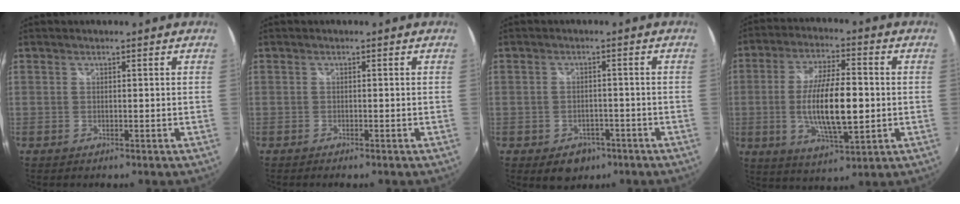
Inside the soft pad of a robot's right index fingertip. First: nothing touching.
{"total": 0.9, "force": [-0.7, 0.2, 0.4], "torque": [-0.011, -0.002, -0.014]}
{"total": 5.6, "force": [-3.3, 3.9, 2.3], "torque": [-0.052, -0.005, -0.037]}
{"total": 13.6, "force": [-1.4, 4.1, 12.9], "torque": [-0.245, -0.007, -0.020]}